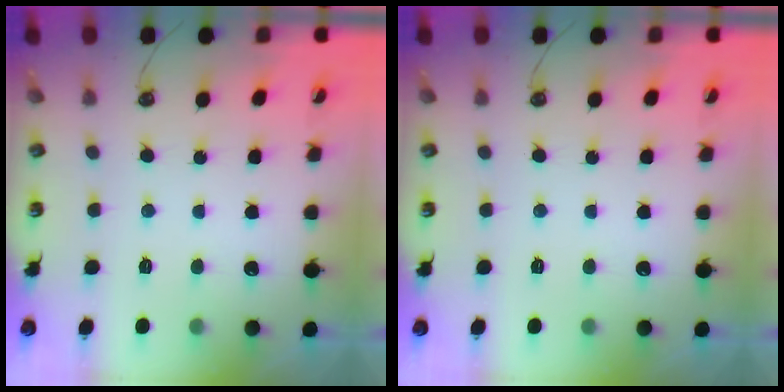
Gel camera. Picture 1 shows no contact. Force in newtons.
{"total": 0.0}